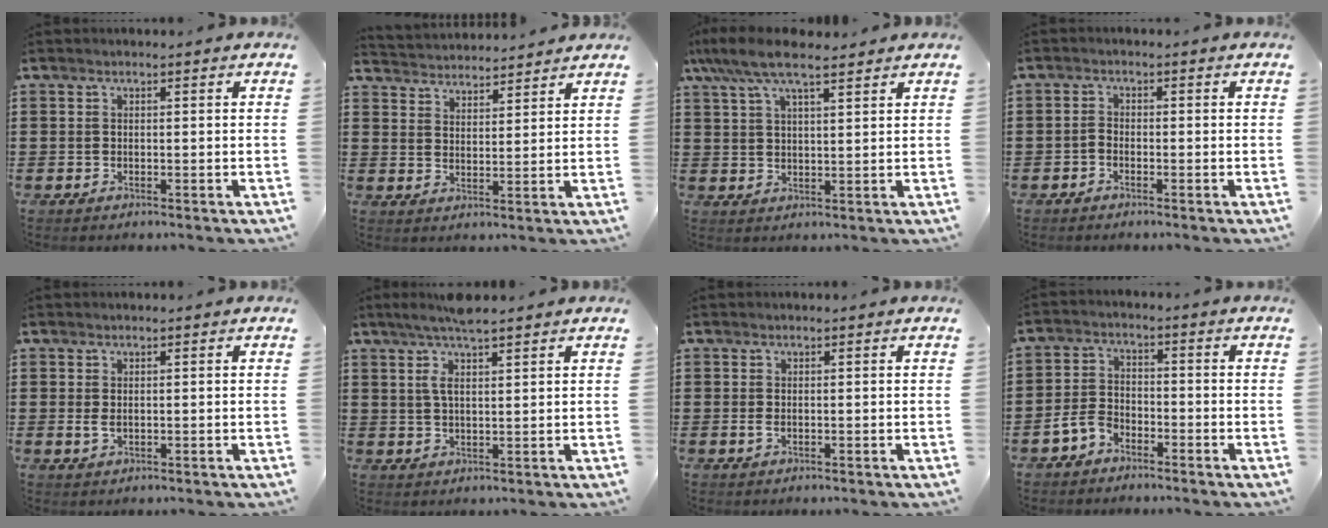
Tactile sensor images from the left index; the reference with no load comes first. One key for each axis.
{"total": 3.4, "fx": 3.4, "fy": 0.2, "fz": -0.6, "tx": -0.002, "ty": -0.018, "tz": 0.061}
{"total": 7.5, "fx": 5.5, "fy": 2.1, "fz": 4.6, "tx": -0.105, "ty": -0.002, "tz": 0.099}
{"total": 1.3, "fx": -1.1, "fy": 0.4, "fz": 0.4, "tx": -0.012, "ty": 0.004, "tz": -0.024}
{"total": 1.3, "fx": 0.0, "fy": 0.6, "fz": 1.2, "tx": -0.032, "ty": 0.001, "tz": -0.003}
{"total": 5.3, "fx": 3.4, "fy": 0.8, "fz": 3.9, "tx": -0.085, "ty": -0.002, "tz": 0.059}
{"total": 0.7, "fx": -0.1, "fy": 0.2, "fz": 0.7, "tx": -0.016, "ty": -0.001, "tz": -0.002}
{"total": 3.9, "fx": -3.0, "fy": 2.0, "fz": 1.5, "tx": -0.050, "ty": 0.002, "tz": -0.065}